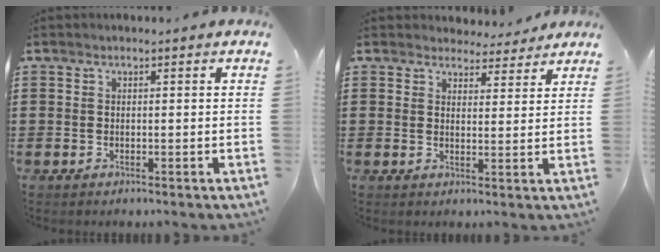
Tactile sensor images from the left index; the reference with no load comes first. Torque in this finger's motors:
{"motor_torque": [-0.01, -0.01, 0.00, -0.02]}